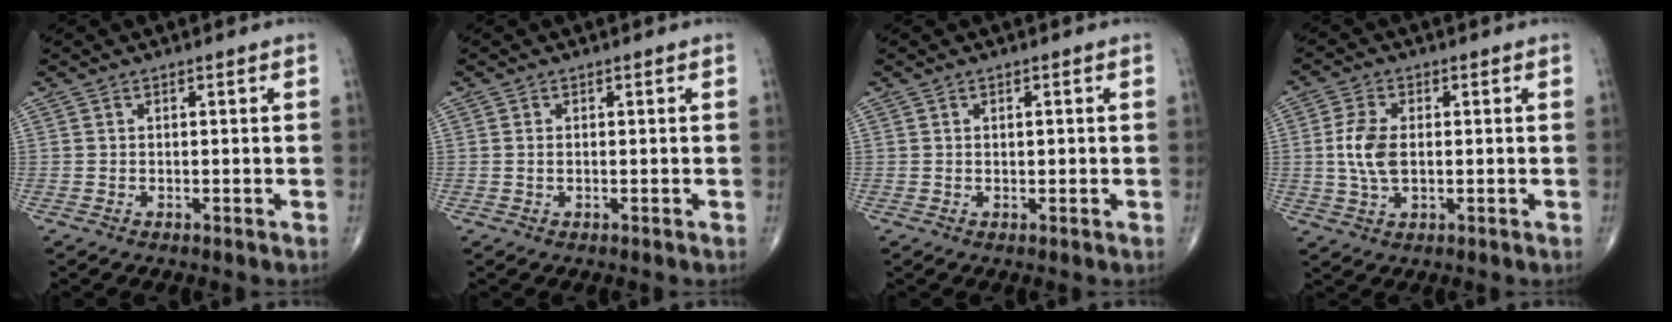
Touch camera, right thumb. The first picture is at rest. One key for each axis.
{"total": 0.5, "fx": 0.0, "fy": 0.3, "fz": 0.4, "tx": -0.011, "ty": 0.001, "tz": 0.002}
{"total": 0.7, "fx": 0.2, "fy": 0.4, "fz": 0.6, "tx": -0.009, "ty": 0.000, "tz": 0.004}
{"total": 6.6, "fx": 0.2, "fy": 3.7, "fz": 5.5, "tx": -0.122, "ty": 0.001, "tz": 0.002}